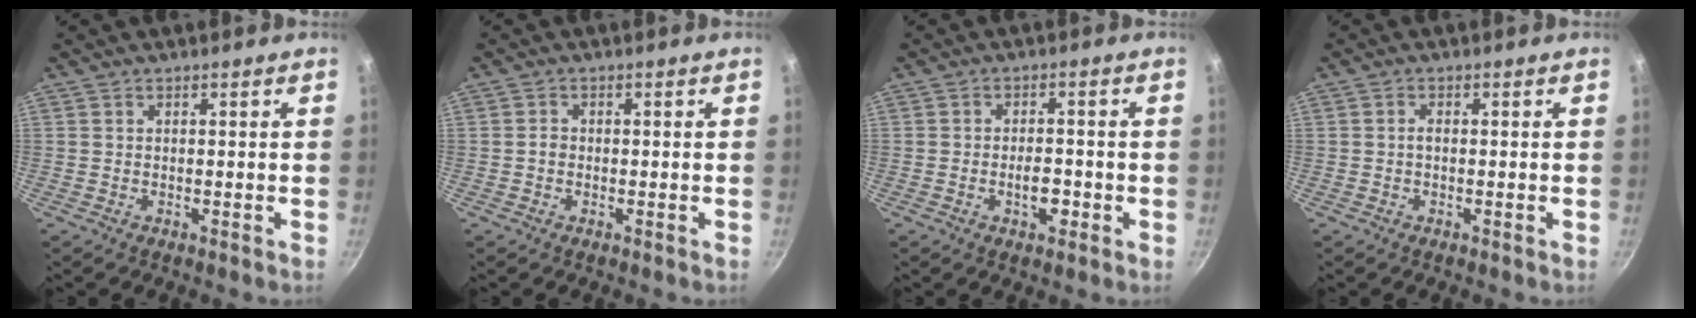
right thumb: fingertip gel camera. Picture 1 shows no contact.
{"total": 1.2, "force": [-0.3, 1.0, 0.6], "torque": [-0.006, 0.008, -0.006]}
{"total": 4.4, "force": [-1.5, 2.2, 3.4], "torque": [-0.040, 0.012, -0.023]}
{"total": 1.1, "force": [-0.1, 0.6, 0.9], "torque": [-0.016, 0.004, -0.004]}